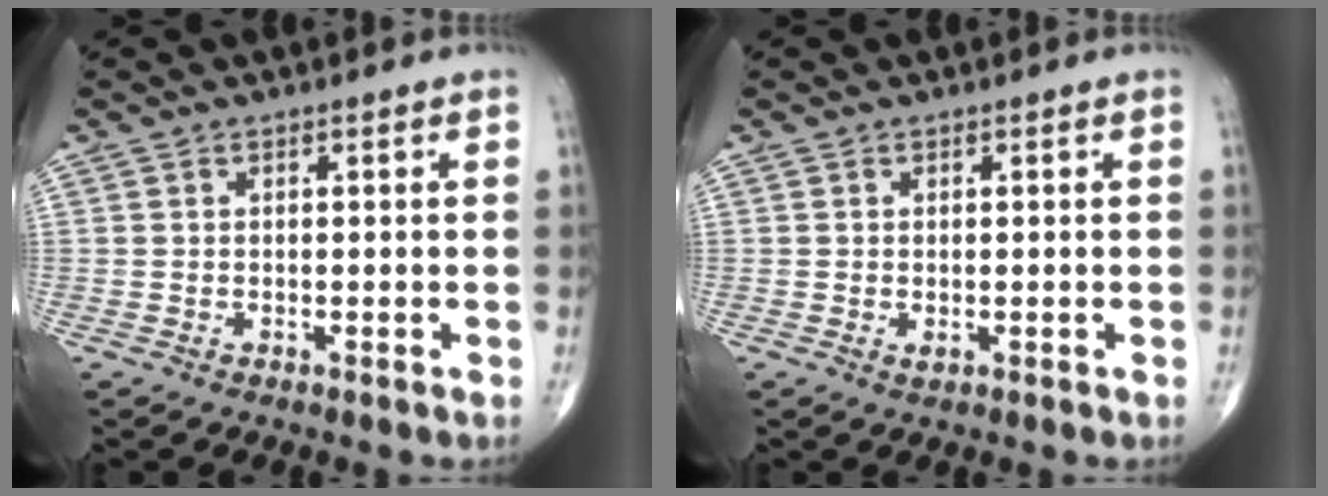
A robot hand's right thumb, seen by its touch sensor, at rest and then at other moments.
{"total": 0.8, "force": [-0.1, 0.4, 0.7], "torque": [-0.010, -0.002, -0.001]}